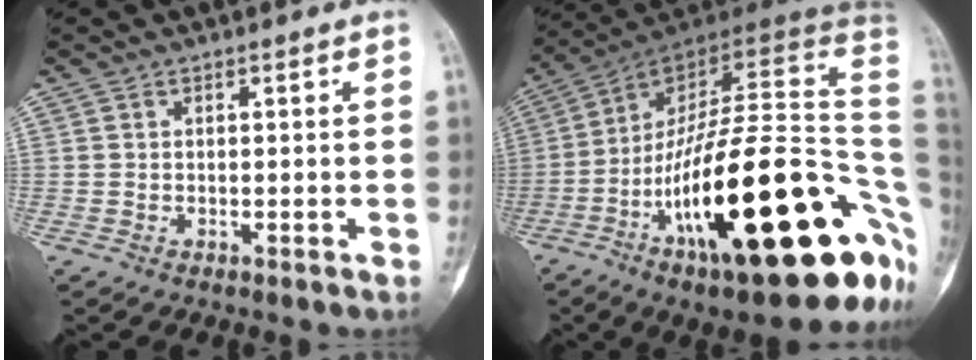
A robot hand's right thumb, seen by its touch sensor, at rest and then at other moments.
{"total": 36.1, "force": [-9.3, 11.1, 33.1], "torque": [-0.406, 0.062, -0.147]}